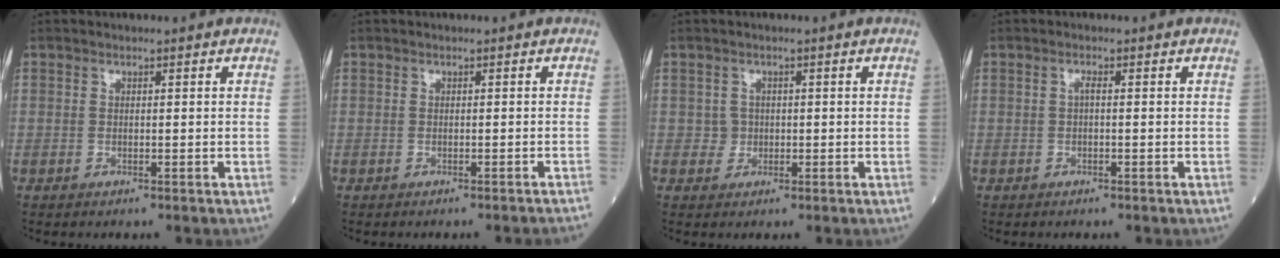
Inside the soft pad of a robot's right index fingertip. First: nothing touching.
{"total": 2.9, "force": [-2.7, -0.7, 0.9], "torque": [-0.010, -0.003, -0.028]}
{"total": 1.5, "force": [-0.1, 1.5, 0.0], "torque": [0.004, 0.005, -0.002]}
{"total": 0.8, "force": [0.0, 0.1, 0.8], "torque": [-0.014, 0.002, -0.002]}